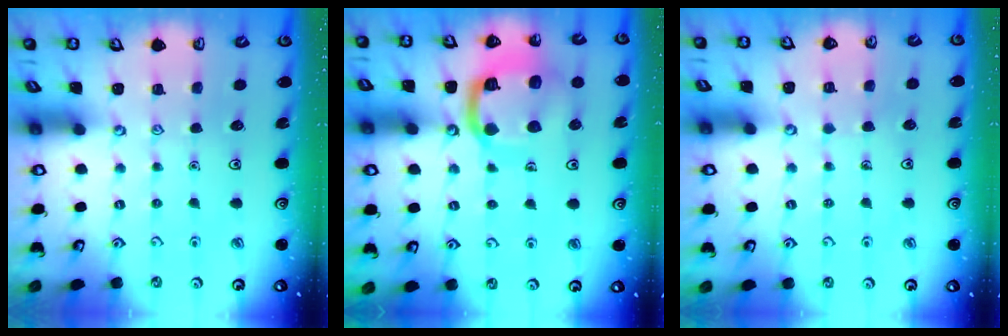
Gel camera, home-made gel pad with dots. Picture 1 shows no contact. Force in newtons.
{"total": 15.5, "press": 15.5, "slide": 1.2}
{"total": 2.9, "press": 2.9, "slide": 0.2}